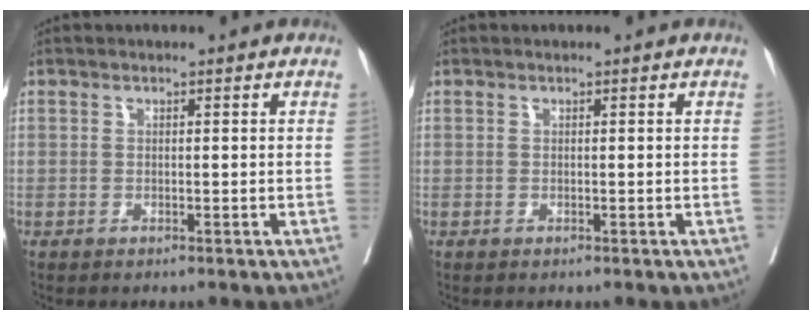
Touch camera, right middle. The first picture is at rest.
{"total": 0.0}